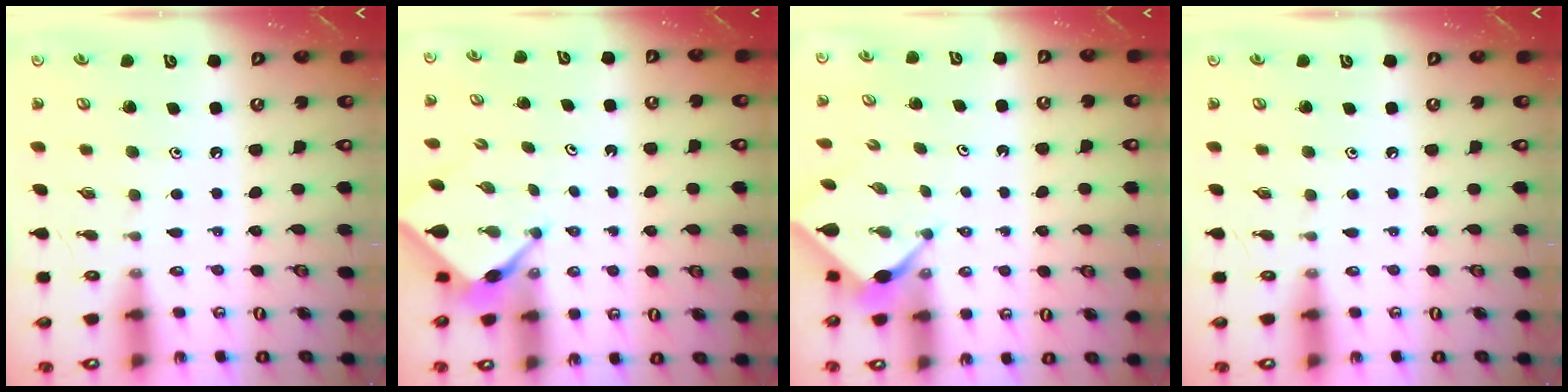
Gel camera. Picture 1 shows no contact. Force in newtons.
{"total": 3.1, "press": 3.1, "slide": 0.3}
{"total": 2.6, "press": 2.6, "slide": 0.3}
{"total": 0.0}